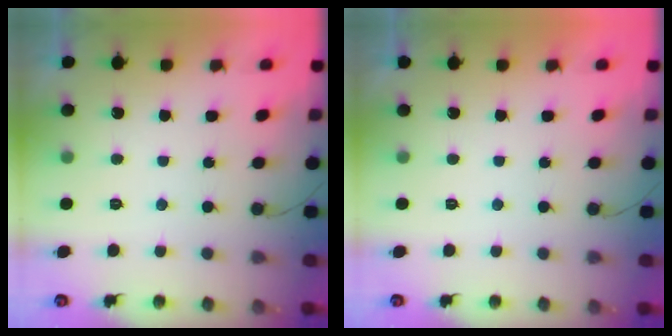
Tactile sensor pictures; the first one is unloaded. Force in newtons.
{"total": 1.7, "press": 1.7, "slide": 0.0}